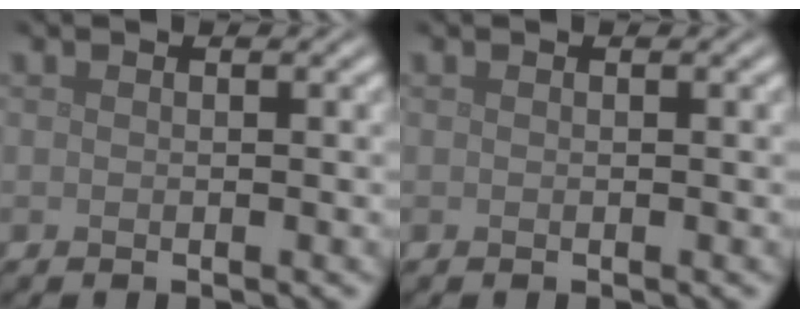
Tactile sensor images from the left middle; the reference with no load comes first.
{"total": 0.0}